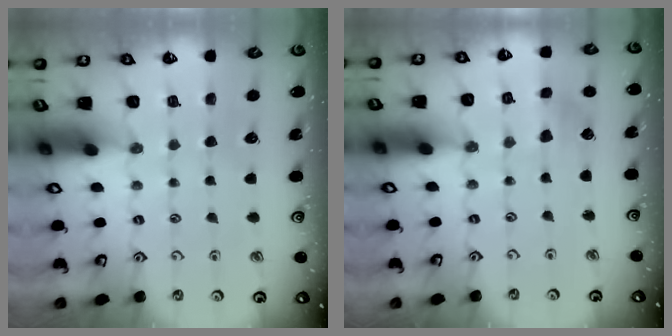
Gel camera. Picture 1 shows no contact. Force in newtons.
{"total": 2.6, "press": 2.6, "slide": 0.5}